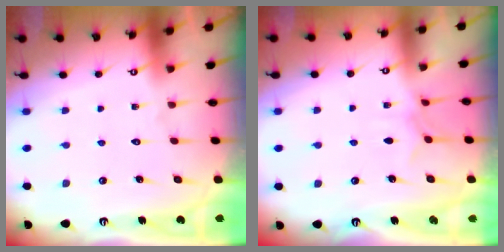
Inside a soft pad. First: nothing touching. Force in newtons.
{"total": 3.9, "press": 3.9, "slide": 0.2}